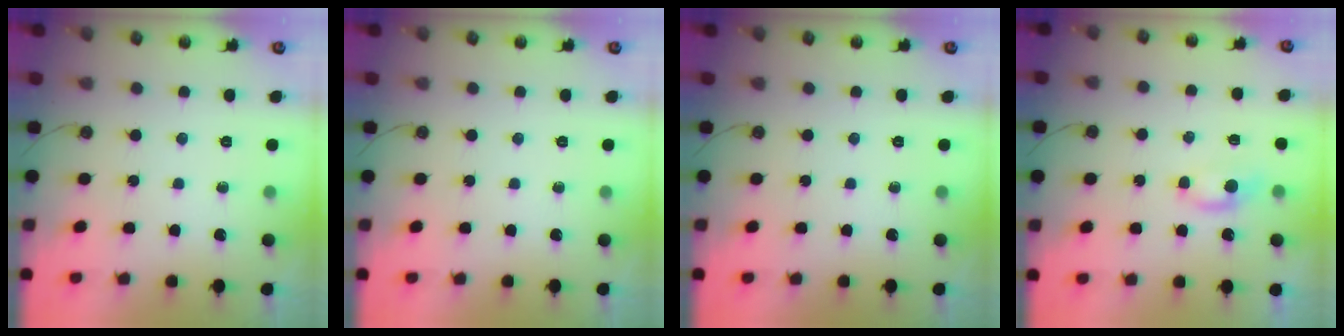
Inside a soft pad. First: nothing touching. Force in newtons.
{"total": 0.0}
{"total": 0.0}
{"total": 0.9, "press": 0.7, "slide": 0.6}